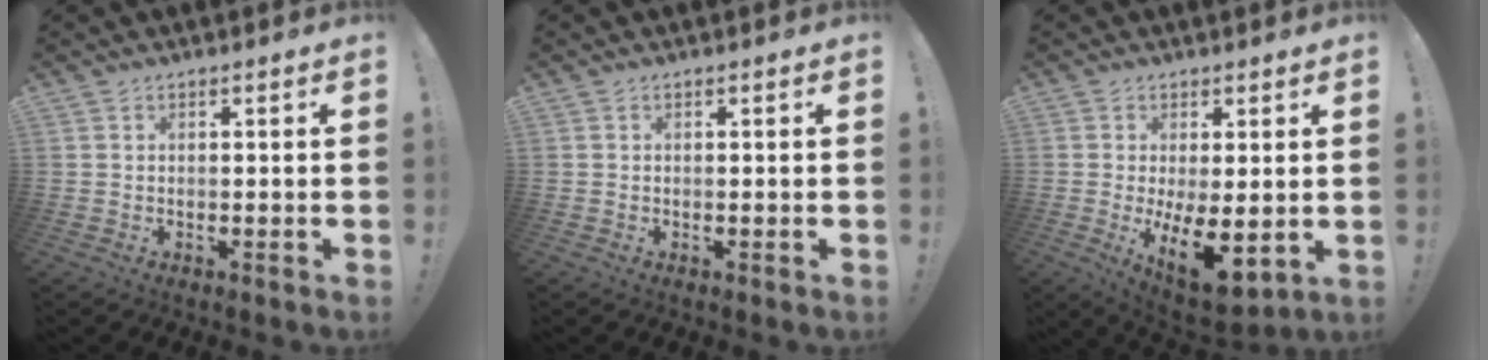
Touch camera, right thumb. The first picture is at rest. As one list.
[{"total": 0.0}, {"total": 11.3, "force": [-1.0, 4.6, 10.3], "torque": [-0.128, -0.015, -0.002]}]